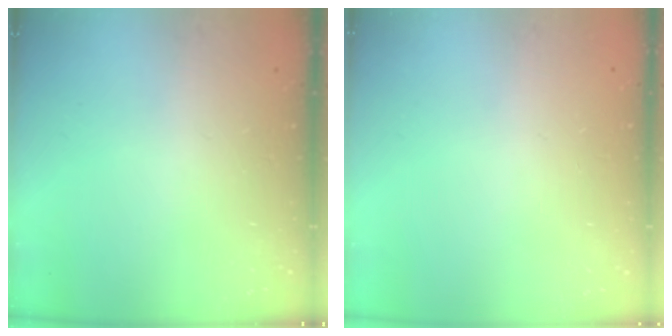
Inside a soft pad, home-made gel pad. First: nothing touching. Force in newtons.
{"total": 0.0}